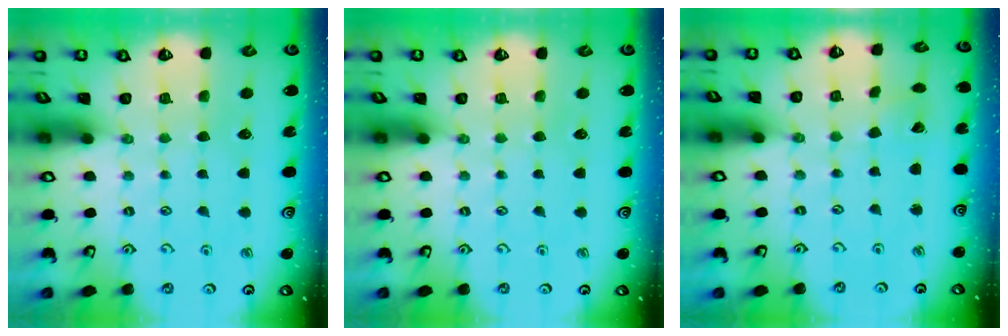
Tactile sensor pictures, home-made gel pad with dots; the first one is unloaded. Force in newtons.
{"total": 0.0}
{"total": 2.3, "press": 2.3, "slide": 0.1}